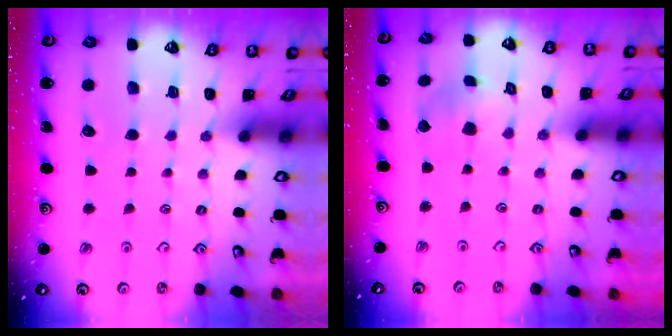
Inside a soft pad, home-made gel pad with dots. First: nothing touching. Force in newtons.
{"total": 2.9, "press": 2.8, "slide": 0.2}